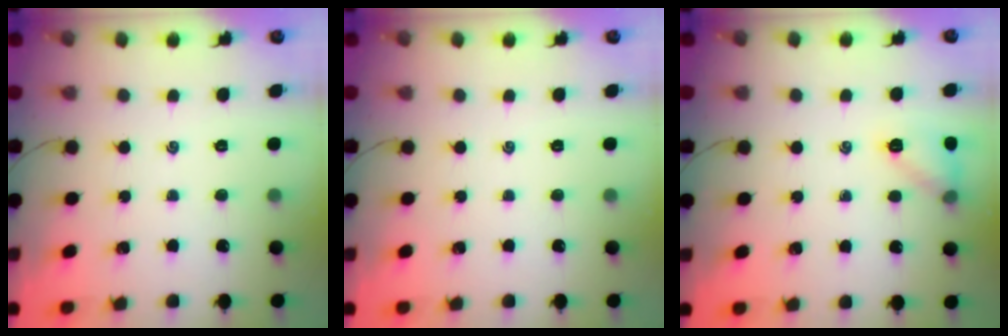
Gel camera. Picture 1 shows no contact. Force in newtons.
{"total": 0.0}
{"total": 8.6, "press": 8.5, "slide": 0.8}